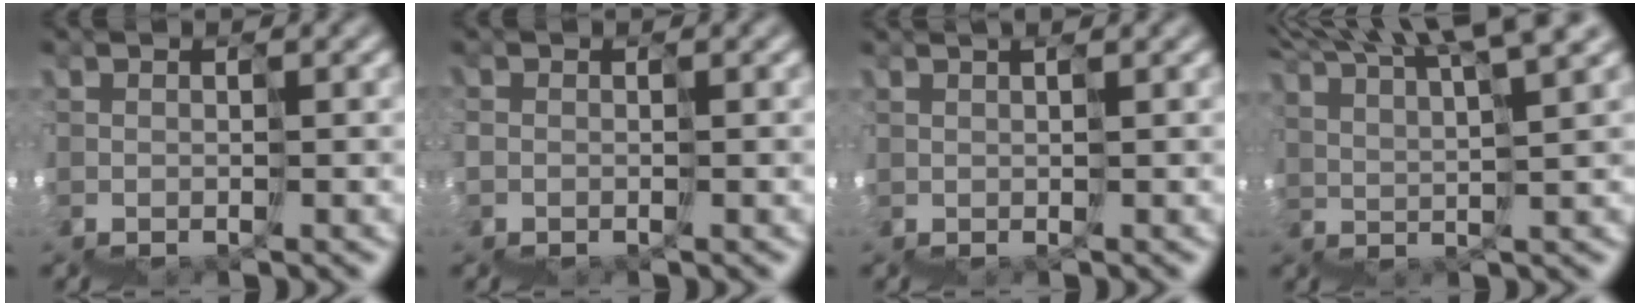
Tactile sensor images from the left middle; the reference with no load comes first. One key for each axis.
{"total": 1.5, "fx": -0.2, "fy": -0.5, "fz": -1.4, "tx": 0.023, "ty": 0.006, "tz": -0.007}
{"total": 1.1, "fx": 1.1, "fy": -0.2, "fz": 0.0, "tx": 0.022, "ty": 0.014, "tz": 0.016}
{"total": 10.9, "fx": 9.3, "fy": 1.2, "fz": 5.6, "tx": -0.087, "ty": 0.074, "tz": 0.126}